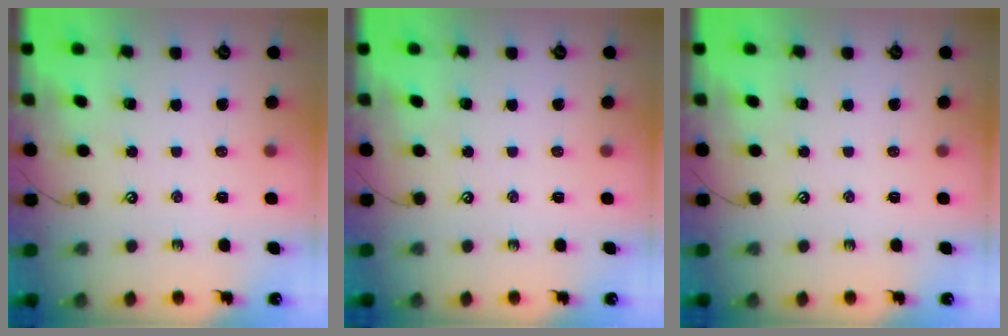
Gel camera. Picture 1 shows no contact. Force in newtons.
{"total": 0.0}
{"total": 0.0}